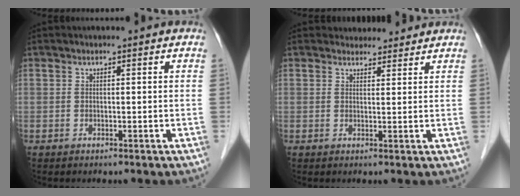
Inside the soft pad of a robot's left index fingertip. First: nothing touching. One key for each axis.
{"total": 3.6, "fx": 3.4, "fy": 1.3, "fz": 0.1, "tx": 0.003, "ty": 0.008, "tz": 0.043}